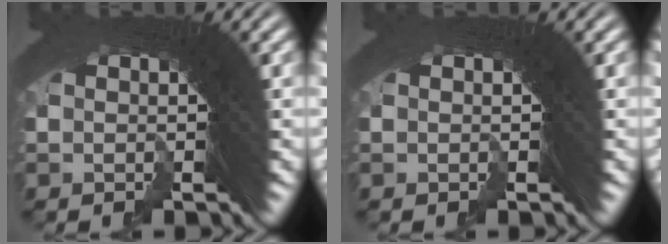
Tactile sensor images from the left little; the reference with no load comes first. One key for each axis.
{"total": 0.0}